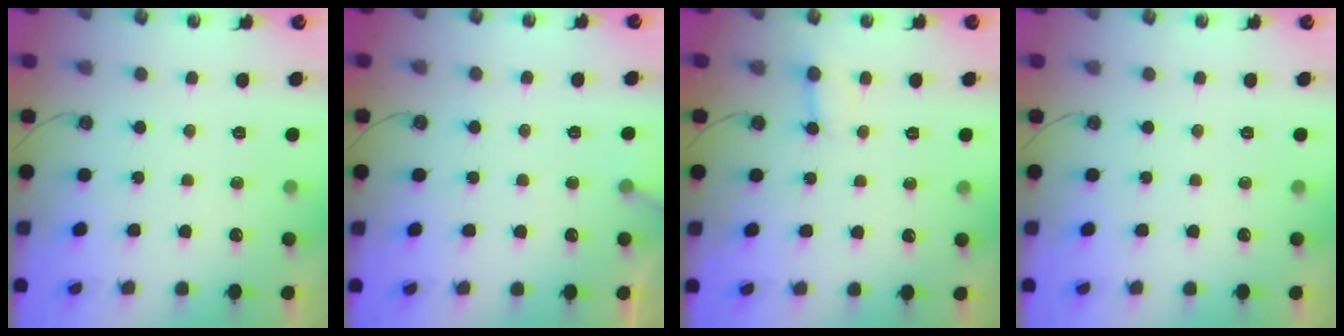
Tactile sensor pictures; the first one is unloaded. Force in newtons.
{"total": 6.8, "press": 6.8, "slide": 0.4}
{"total": 2.6, "press": 2.6, "slide": 0.1}
{"total": 0.0}